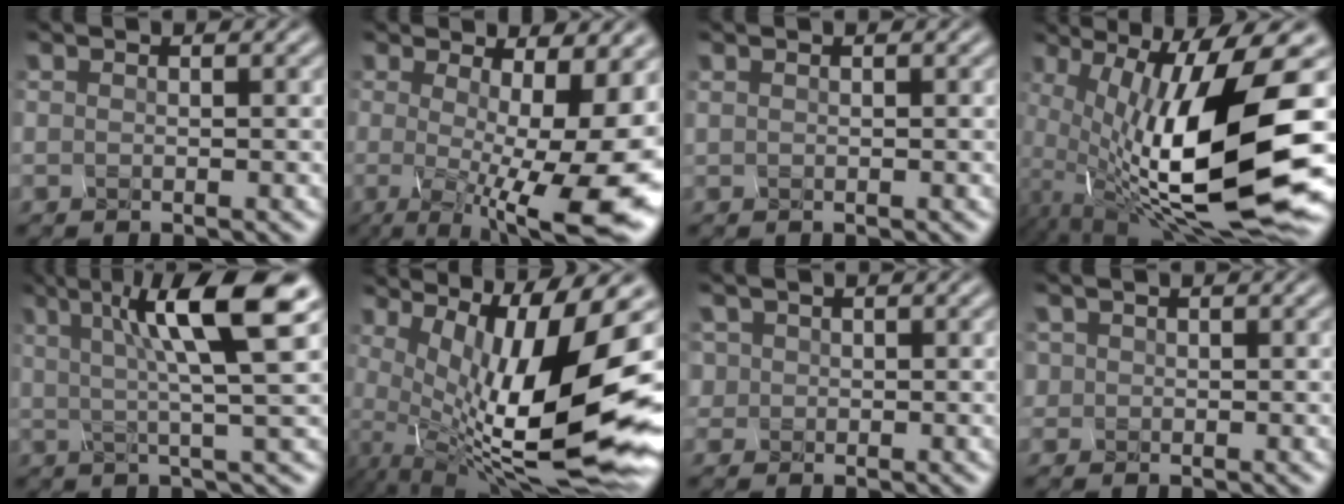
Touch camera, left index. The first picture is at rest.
{"total": 13.5, "force": [-2.1, 3.6, 12.9], "torque": [-0.172, -0.012, -0.007]}
{"total": 0.0}
{"total": 14.1, "force": [-1.7, 3.7, 13.6], "torque": [-0.258, -0.004, -0.006]}
{"total": 8.7, "force": [3.1, 1.4, 8.0], "torque": [-0.111, 0.015, 0.056]}
{"total": 14.1, "force": [0.5, 3.7, 13.6], "torque": [-0.229, -0.008, 0.033]}
{"total": 1.0, "force": [0.1, 0.5, -0.9], "torque": [0.001, 0.001, 0.013]}
{"total": 0.7, "force": [0.0, 0.0, -0.7], "torque": [-0.002, -0.002, 0.012]}